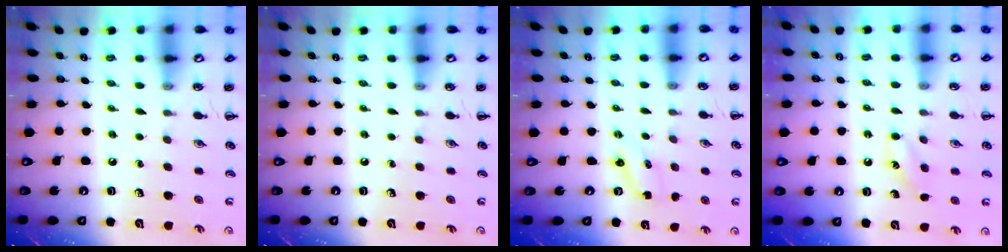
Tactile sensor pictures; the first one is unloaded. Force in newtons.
{"total": 0.0}
{"total": 2.3, "press": 2.2, "slide": 0.7}
{"total": 6.2, "press": 6.0, "slide": 1.7}